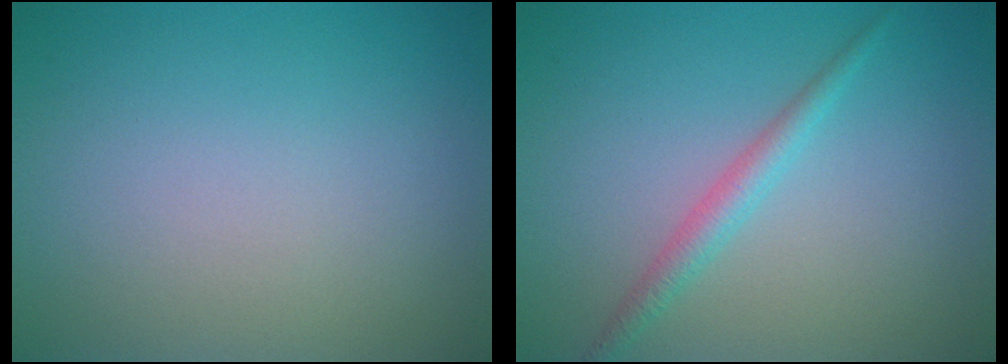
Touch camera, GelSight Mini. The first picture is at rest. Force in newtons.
{"total": 1.9, "press": 1.9, "slide": 0.0}